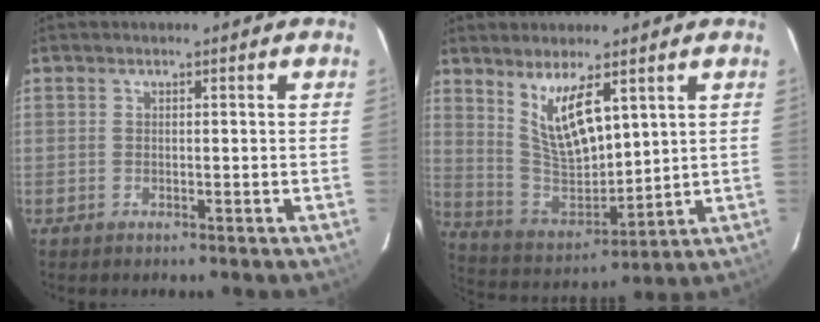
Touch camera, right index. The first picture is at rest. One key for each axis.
{"total": 11.7, "fx": 5.7, "fy": 4.4, "fz": 9.2, "tx": -0.172, "ty": -0.012, "tz": 0.130}